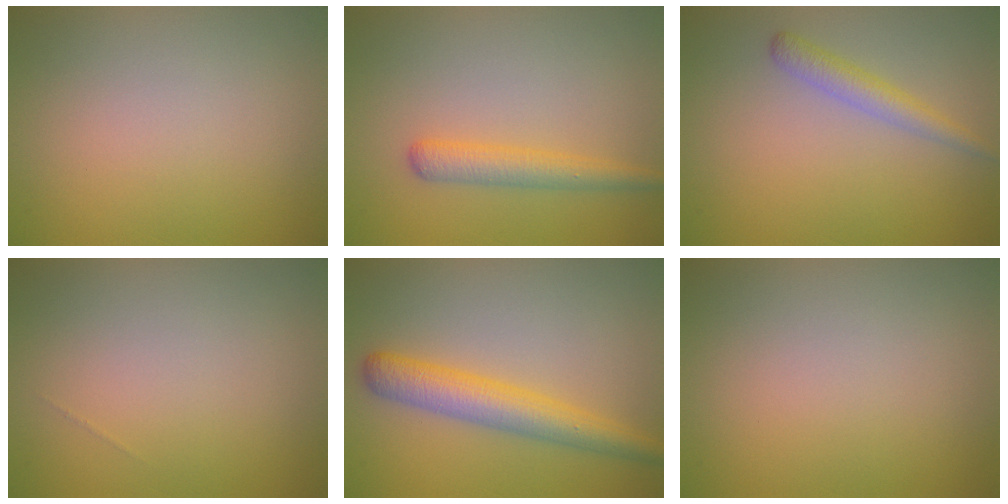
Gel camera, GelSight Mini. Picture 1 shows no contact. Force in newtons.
{"total": 2.8, "press": 2.8, "slide": 0.1}
{"total": 2.3, "press": 2.3, "slide": 0.0}
{"total": 0.0}
{"total": 4.7, "press": 4.7, "slide": 0.2}
{"total": 0.0}